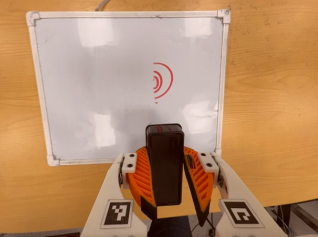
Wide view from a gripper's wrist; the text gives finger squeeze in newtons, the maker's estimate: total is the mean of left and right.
{"total": 9.5, "left": 9.3, "right": 9.8}